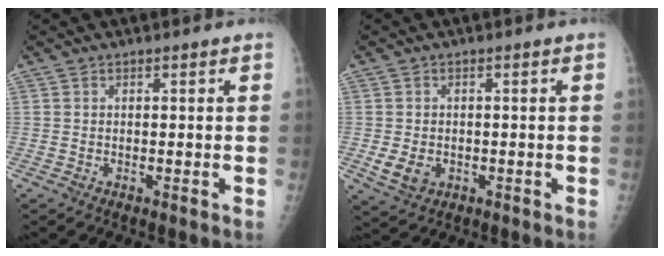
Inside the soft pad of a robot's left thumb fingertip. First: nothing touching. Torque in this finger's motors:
{"motor_torque": [0.45, 0.47, 0.33, 0.14, 0.00]}